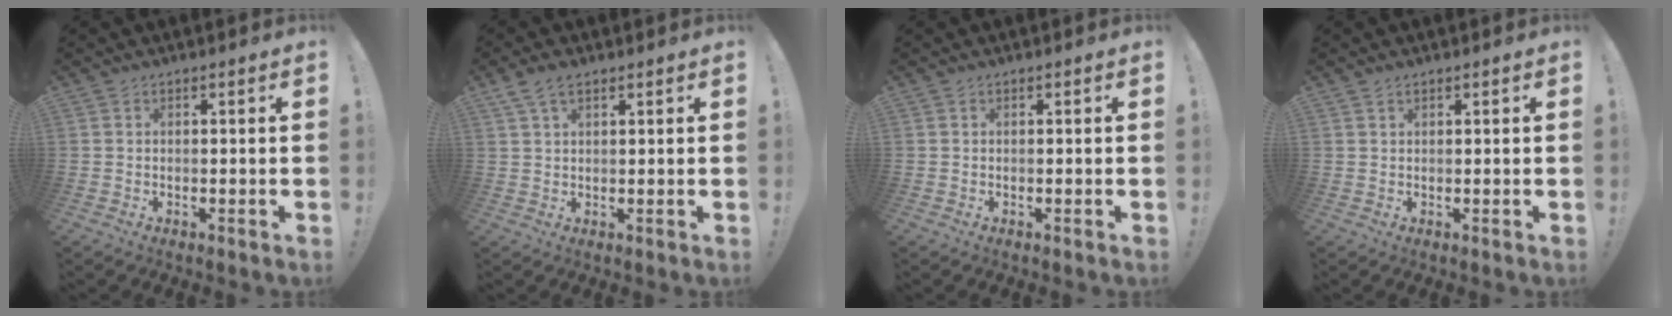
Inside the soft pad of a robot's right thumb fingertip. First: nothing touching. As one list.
[{"total": 4.9, "force": [3.0, 2.3, 3.2], "torque": [-0.065, -0.003, 0.058]}, {"total": 0.0}, {"total": 0.8, "force": [0.7, 0.3, 0.3], "torque": [-0.003, -0.001, 0.013]}]